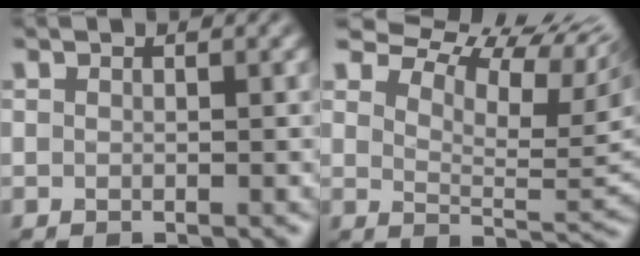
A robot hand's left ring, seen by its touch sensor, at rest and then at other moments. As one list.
[{"total": 11.9, "force": [8.4, 4.0, 7.4], "torque": [-0.134, 0.026, 0.126]}]